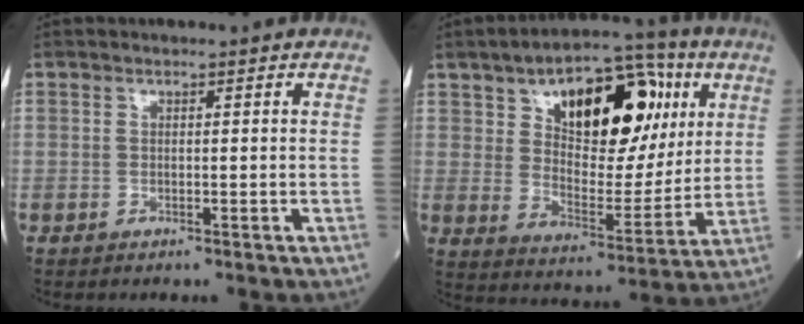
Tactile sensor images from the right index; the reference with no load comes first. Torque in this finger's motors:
{"motor_torque": [0.59, 0.21, 0.33, 0.08]}